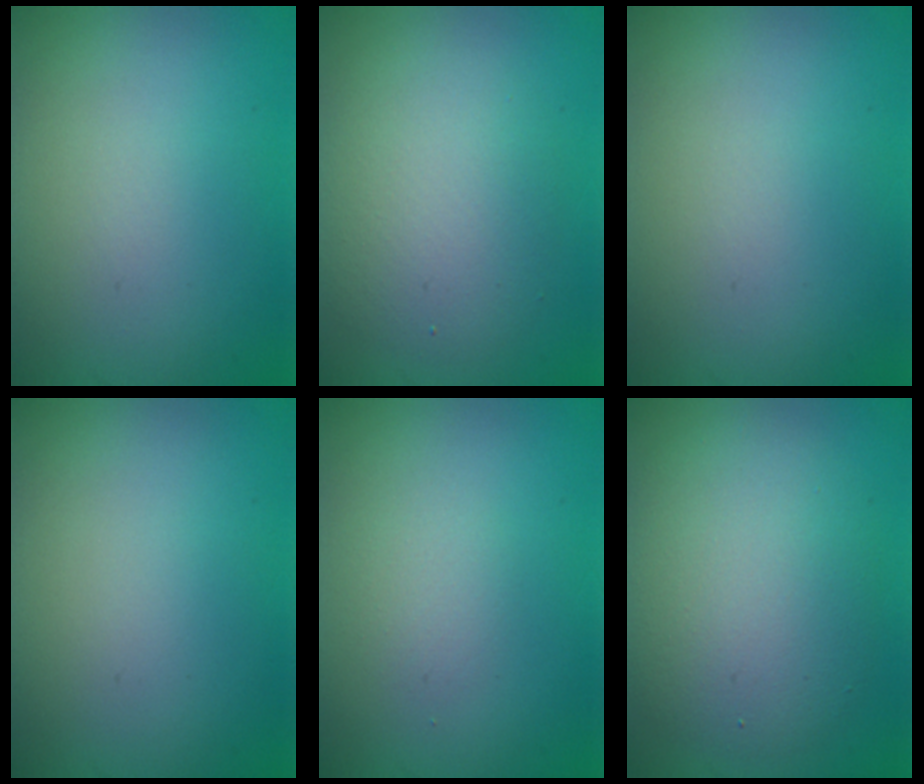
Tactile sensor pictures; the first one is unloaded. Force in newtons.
{"total": 4.7, "press": 4.7, "slide": 0.4}
{"total": 0.0}
{"total": 0.0}
{"total": 1.2, "press": 1.2, "slide": 0.1}
{"total": 6.4, "press": 6.4, "slide": 0.1}